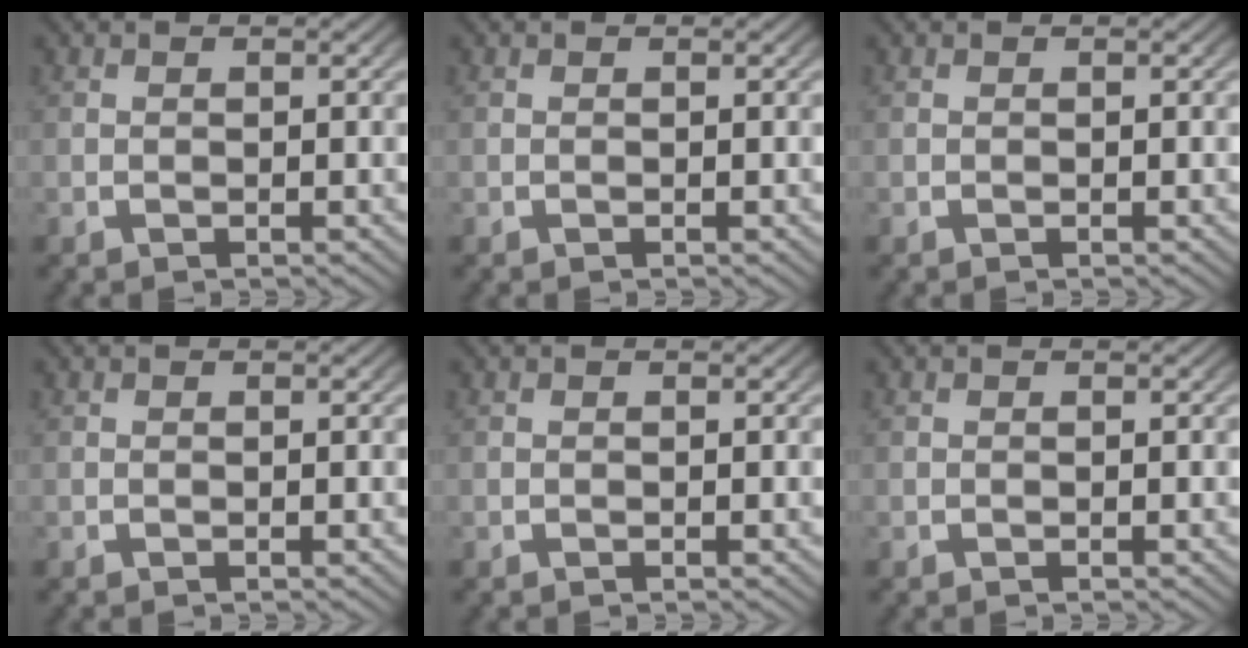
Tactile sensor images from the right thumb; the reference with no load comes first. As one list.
[{"total": 0.0}, {"total": 0.0}, {"total": 0.0}, {"total": 0.0}, {"total": 0.0}]